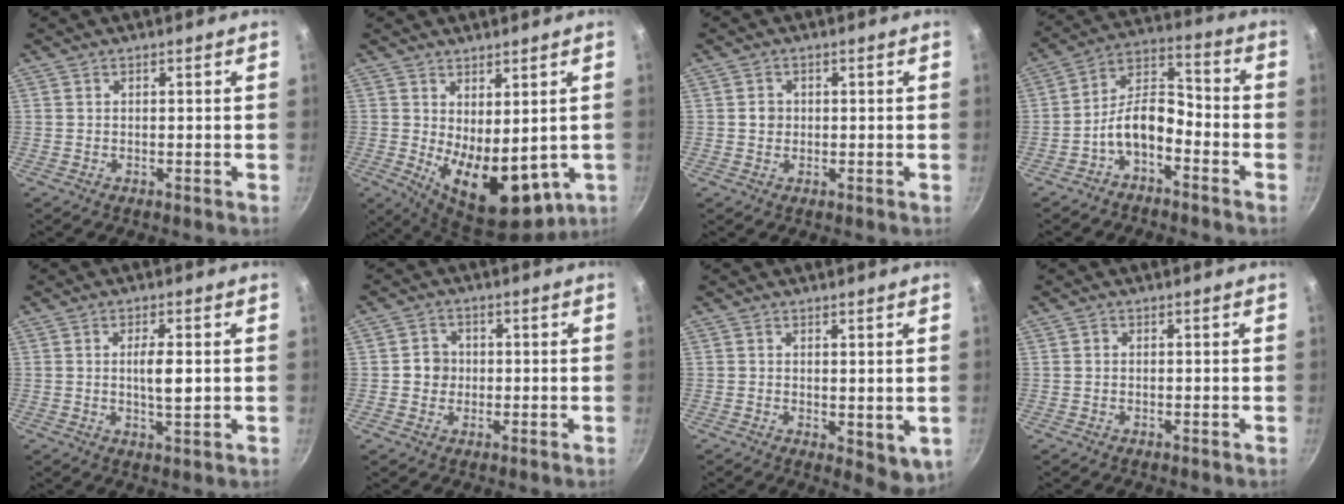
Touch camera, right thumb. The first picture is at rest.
{"total": 13.5, "force": [-0.2, 7.2, 11.4], "torque": [-0.152, -0.035, 0.022]}
{"total": 2.1, "force": [0.0, 1.9, 0.8], "torque": [-0.004, 0.008, -0.001]}
{"total": 9.4, "force": [-4.5, 5.0, 6.6], "torque": [-0.105, 0.065, -0.091]}
{"total": 5.0, "force": [0.3, 1.3, 4.8], "torque": [-0.086, -0.003, 0.005]}
{"total": 3.9, "force": [-0.2, 3.7, 1.3], "torque": [0.004, 0.007, -0.008]}
{"total": 5.2, "force": [0.5, 2.7, 4.4], "torque": [-0.054, -0.015, 0.011]}
{"total": 0.5, "force": [0.0, 0.5, 0.1], "torque": [-0.002, 0.002, -0.001]}